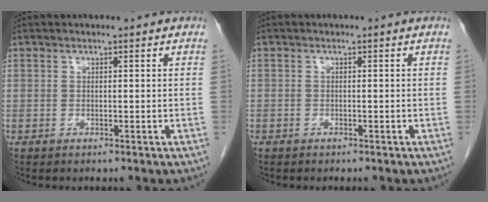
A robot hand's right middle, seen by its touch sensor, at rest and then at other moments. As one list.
[{"total": 0.6, "force": [-0.5, 0.4, 0.1], "torque": [-0.008, 0.003, -0.011]}]